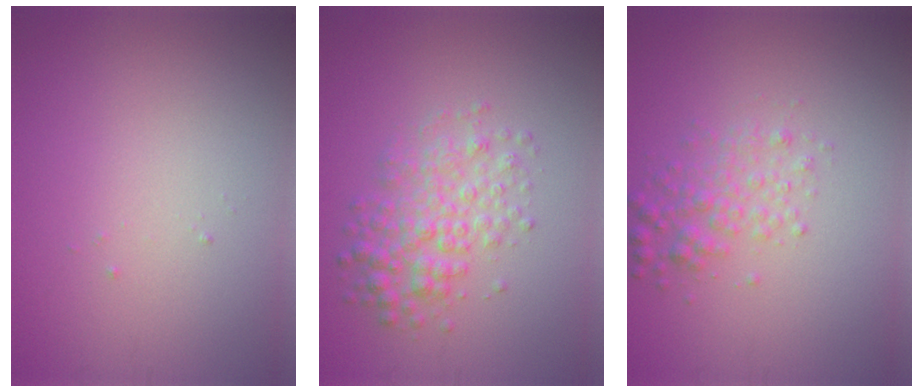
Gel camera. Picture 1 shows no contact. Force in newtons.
{"total": 3.7, "press": 3.7, "slide": 0.0}
{"total": 2.5, "press": 2.5, "slide": 0.0}